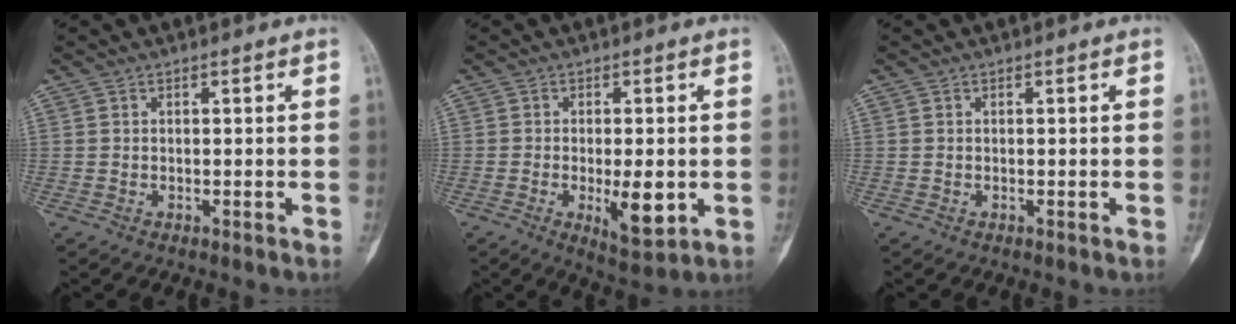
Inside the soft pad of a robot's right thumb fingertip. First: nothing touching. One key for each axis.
{"total": 7.7, "fx": -1.5, "fy": 3.0, "fz": 6.9, "tx": -0.098, "ty": -0.014, "tz": -0.014}
{"total": 0.0}